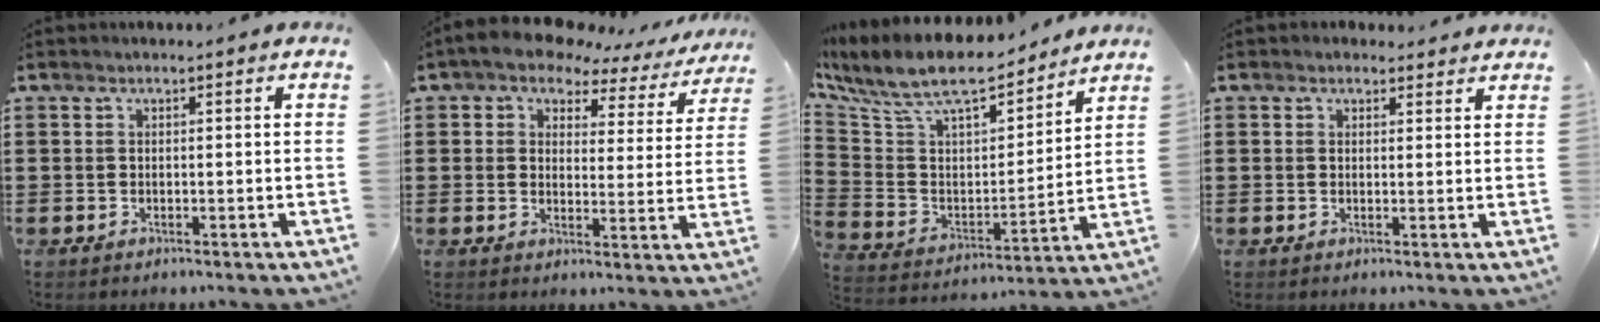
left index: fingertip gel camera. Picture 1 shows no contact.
{"total": 4.8, "force": [4.0, 2.1, 1.5], "torque": [-0.048, -0.021, 0.064]}
{"total": 10.0, "force": [8.3, 2.8, 4.8], "torque": [-0.133, -0.058, 0.142]}
{"total": 1.6, "force": [1.4, 0.7, 0.2], "torque": [-0.008, 0.006, 0.027]}